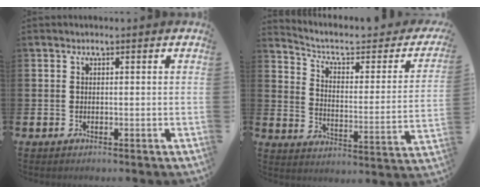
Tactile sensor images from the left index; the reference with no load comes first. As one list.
[{"total": 6.1, "force": [4.6, 2.3, 3.2], "torque": [-0.082, -0.032, 0.070]}]